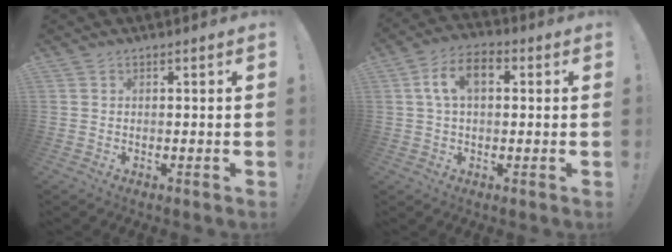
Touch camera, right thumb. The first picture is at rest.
{"total": 9.4, "force": [2.1, 5.7, 7.1], "torque": [-0.126, 0.014, 0.041]}